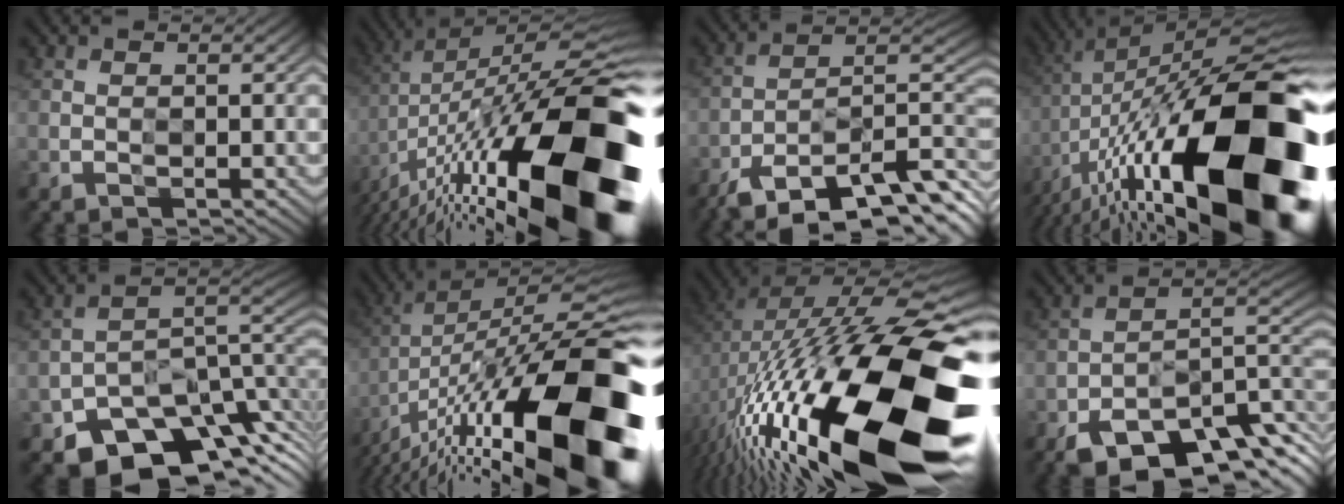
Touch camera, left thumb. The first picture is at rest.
{"total": 20.0, "force": [-7.5, 6.5, 17.4], "torque": [-0.285, 0.027, -0.130]}
{"total": 14.9, "force": [-11.4, 4.4, 8.6], "torque": [-0.149, 0.000, -0.199]}
{"total": 21.2, "force": [-8.0, 7.7, 18.0], "torque": [-0.310, 0.004, -0.130]}
{"total": 12.4, "force": [-8.8, 7.0, 5.3], "torque": [-0.068, -0.019, -0.134]}
{"total": 20.4, "force": [-9.9, 6.9, 16.4], "torque": [-0.238, 0.023, -0.163]}
{"total": 21.1, "force": [-6.9, 7.7, 18.4], "torque": [-0.339, -0.015, -0.117]}
{"total": 15.3, "force": [-10.8, 6.2, 8.8], "torque": [-0.133, -0.013, -0.168]}